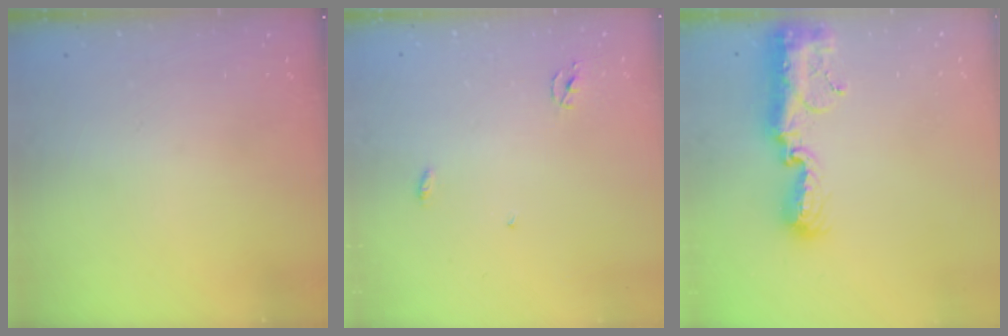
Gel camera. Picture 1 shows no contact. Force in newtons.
{"total": 2.5, "press": 2.5, "slide": 0.1}
{"total": 12.1, "press": 12.0, "slide": 0.9}